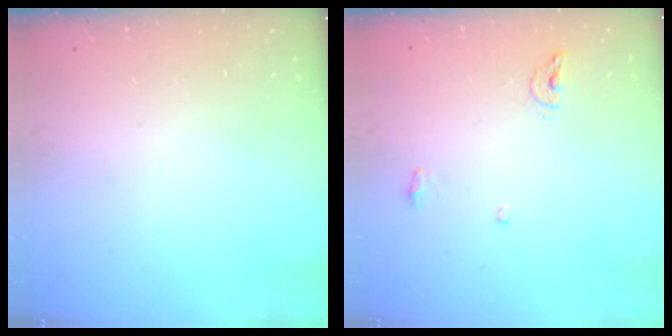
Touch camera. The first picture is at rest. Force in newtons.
{"total": 6.1, "press": 5.9, "slide": 1.4}